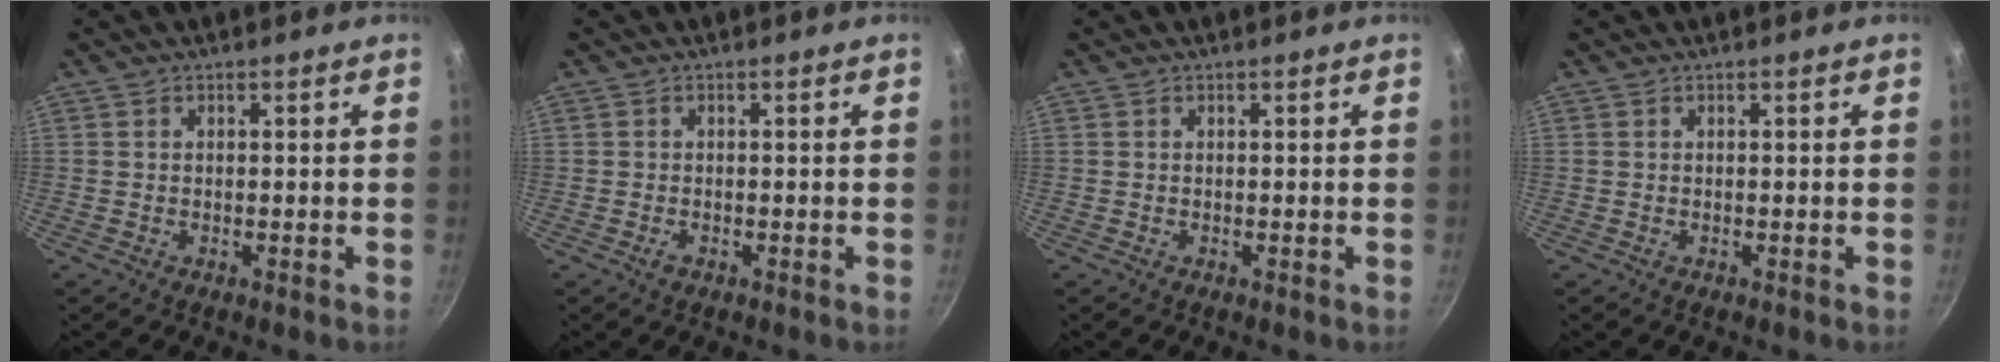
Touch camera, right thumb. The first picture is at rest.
{"total": 1.1, "force": [-0.6, 0.7, 0.6], "torque": [-0.009, 0.001, -0.011]}
{"total": 0.0}
{"total": 0.0}